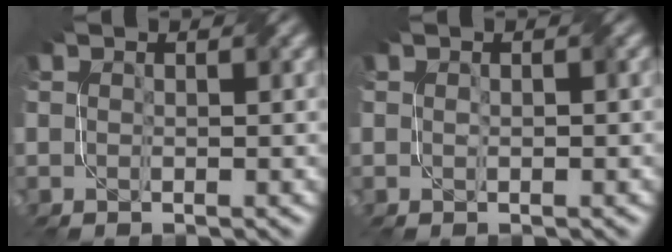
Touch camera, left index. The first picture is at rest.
{"total": 0.5, "force": [0.0, 0.2, 0.5], "torque": [-0.011, 0.002, 0.001]}